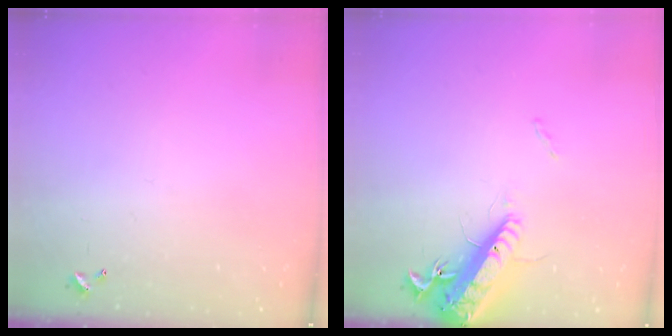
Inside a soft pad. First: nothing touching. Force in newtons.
{"total": 16.7, "press": 16.2, "slide": 4.1}